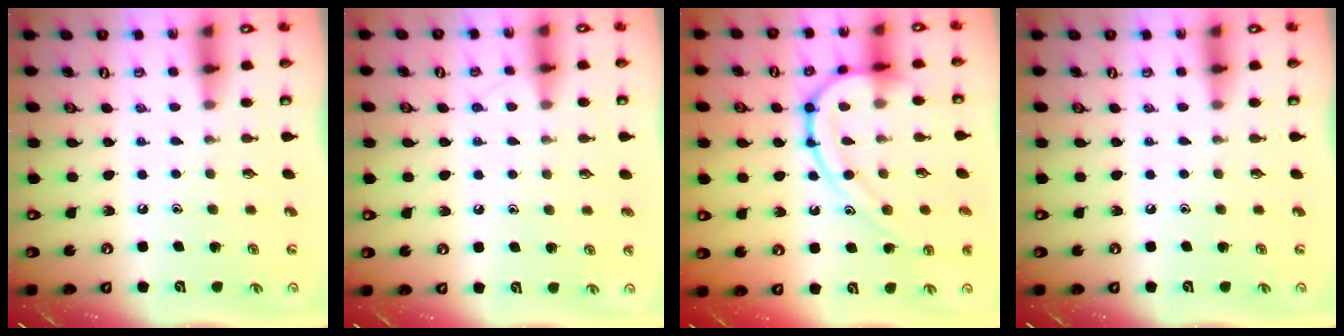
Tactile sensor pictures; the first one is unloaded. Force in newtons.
{"total": 7.1, "press": 7.1, "slide": 0.9}
{"total": 14.4, "press": 14.4, "slide": 0.5}
{"total": 0.0}